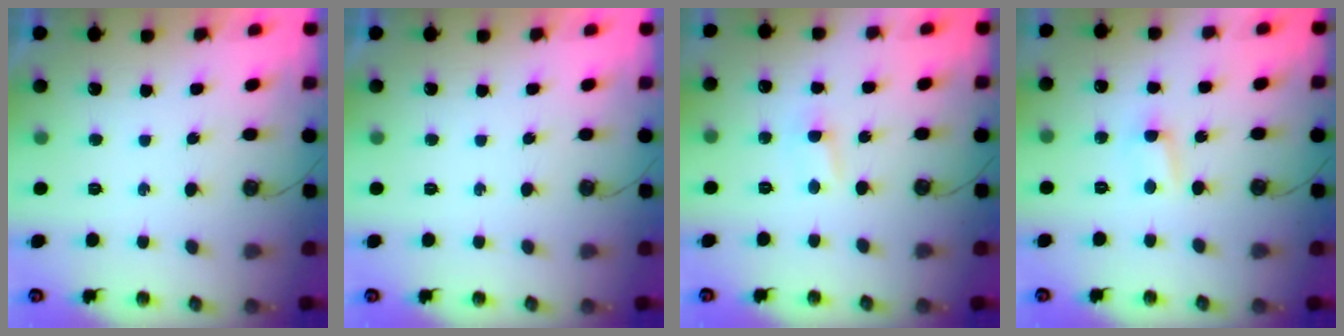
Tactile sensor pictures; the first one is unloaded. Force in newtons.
{"total": 0.0}
{"total": 2.7, "press": 2.7, "slide": 0.4}
{"total": 3.2, "press": 3.2, "slide": 0.4}